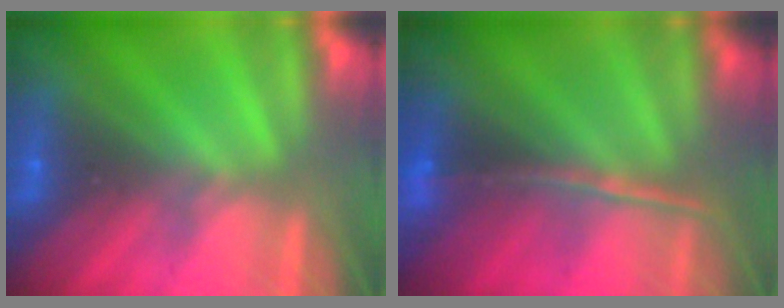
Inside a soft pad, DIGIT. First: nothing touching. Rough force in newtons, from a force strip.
{"total": 1.7}